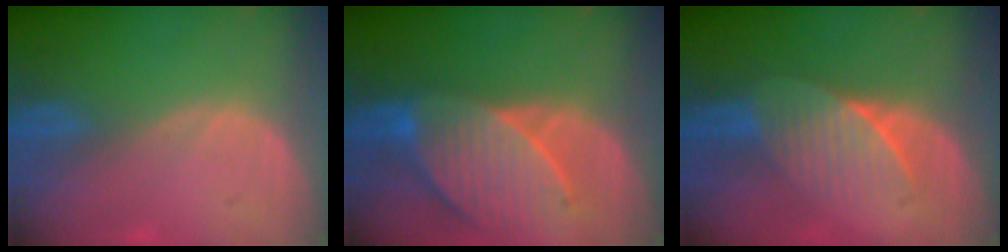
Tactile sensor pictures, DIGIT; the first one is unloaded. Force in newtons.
{"total": 9.5, "press": 8.8, "slide": 3.8}
{"total": 6.7, "press": 6.3, "slide": 2.4}